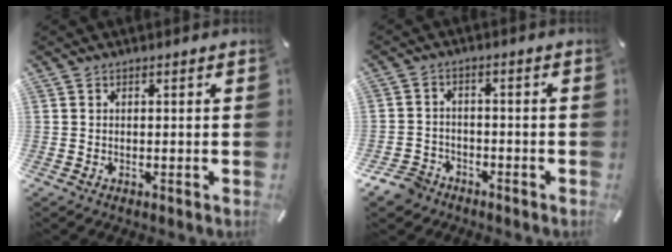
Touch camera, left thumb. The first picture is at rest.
{"total": 5.7, "force": [-4.2, 3.6, 1.5], "torque": [-0.044, 0.020, -0.086]}